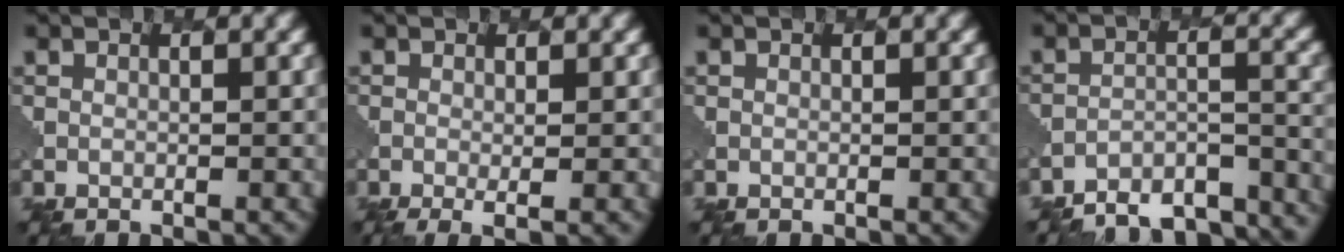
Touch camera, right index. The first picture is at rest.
{"total": 2.5, "force": [-0.5, 0.6, 2.3], "torque": [-0.040, -0.008, -0.006]}
{"total": 0.0}
{"total": 9.6, "force": [-9.1, 2.5, 2.0], "torque": [-0.030, 0.002, -0.115]}